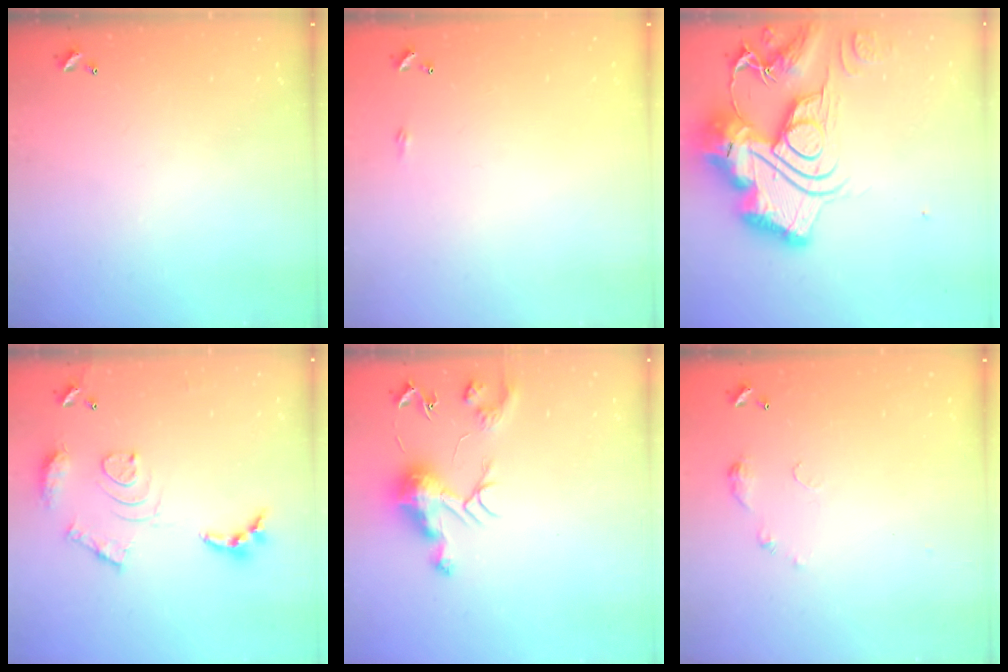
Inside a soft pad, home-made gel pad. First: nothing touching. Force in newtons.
{"total": 2.2, "press": 2.1, "slide": 0.4}
{"total": 0.6, "press": 0.6, "slide": 0.0}
{"total": 13.0, "press": 12.9, "slide": 1.1}
{"total": 10.0, "press": 10.0, "slide": 0.6}
{"total": 4.7, "press": 4.6, "slide": 0.7}